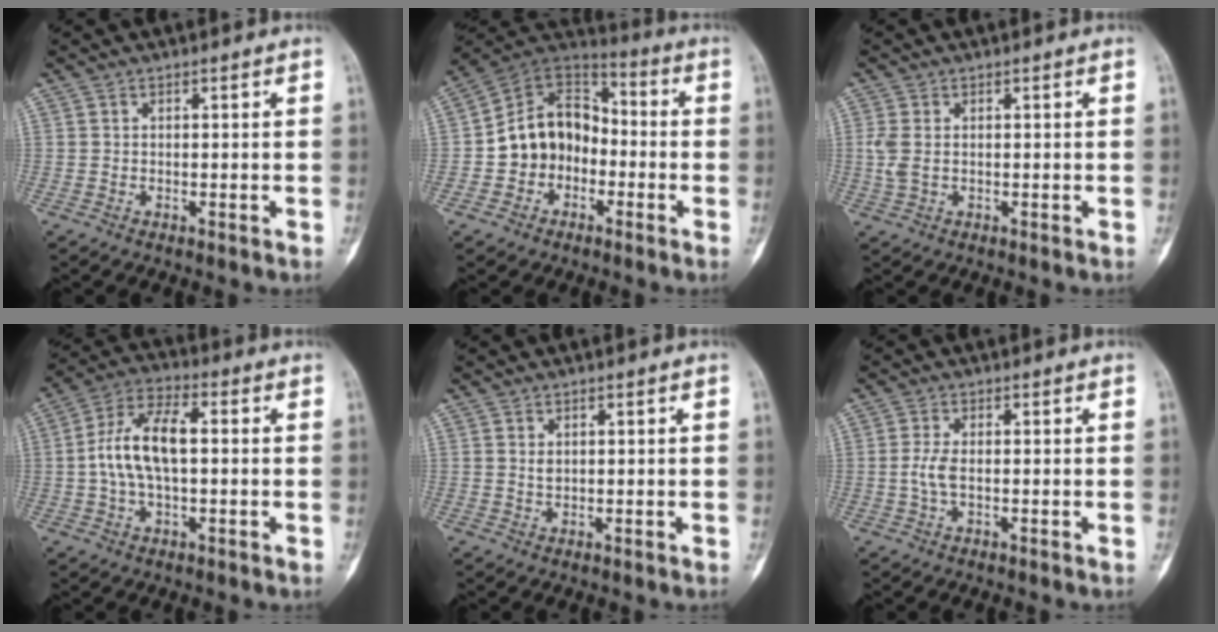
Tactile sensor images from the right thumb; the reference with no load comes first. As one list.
[{"total": 13.4, "force": [-2.7, 10.8, 7.5], "torque": [-0.091, 0.056, -0.060]}, {"total": 3.2, "force": [0.1, 1.9, 2.5], "torque": [-0.079, 0.002, 0.004]}, {"total": 11.4, "force": [0.2, 5.6, 9.9], "torque": [-0.198, 0.030, -0.001]}, {"total": 1.1, "force": [0.3, 0.8, 0.7], "torque": [-0.007, -0.001, 0.007]}, {"total": 2.8, "force": [-0.4, 1.1, 2.6], "torque": [-0.068, -0.001, -0.009]}]